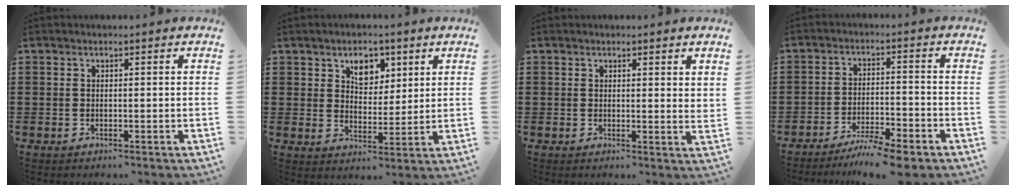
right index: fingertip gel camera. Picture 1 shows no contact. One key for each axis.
{"total": 5.2, "fx": 2.9, "fy": 3.6, "fz": 2.5, "tx": -0.049, "ty": 0.008, "tz": 0.048}
{"total": 1.2, "fx": 1.1, "fy": 0.3, "fz": 0.5, "tx": -0.006, "ty": 0.000, "tz": 0.019}
{"total": 5.6, "fx": -5.1, "fy": 0.0, "fz": 2.3, "tx": -0.045, "ty": -0.005, "tz": -0.097}